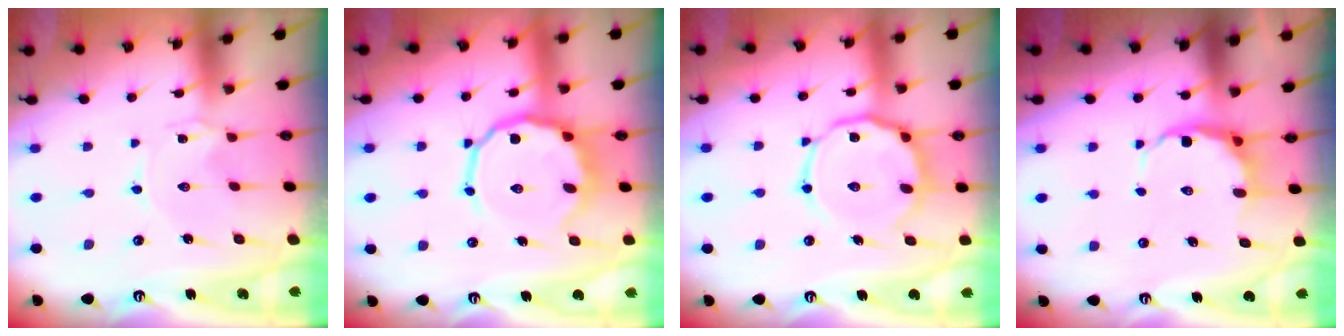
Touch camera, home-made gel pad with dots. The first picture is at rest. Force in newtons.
{"total": 11.3, "press": 10.9, "slide": 2.9}
{"total": 12.7, "press": 12.7, "slide": 1.0}
{"total": 7.2, "press": 7.0, "slide": 1.6}